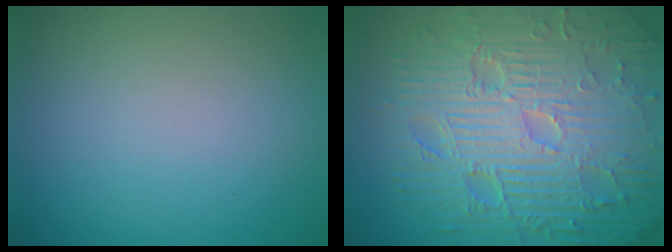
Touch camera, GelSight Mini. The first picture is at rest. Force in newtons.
{"total": 12.5, "press": 7.9, "slide": 9.7}